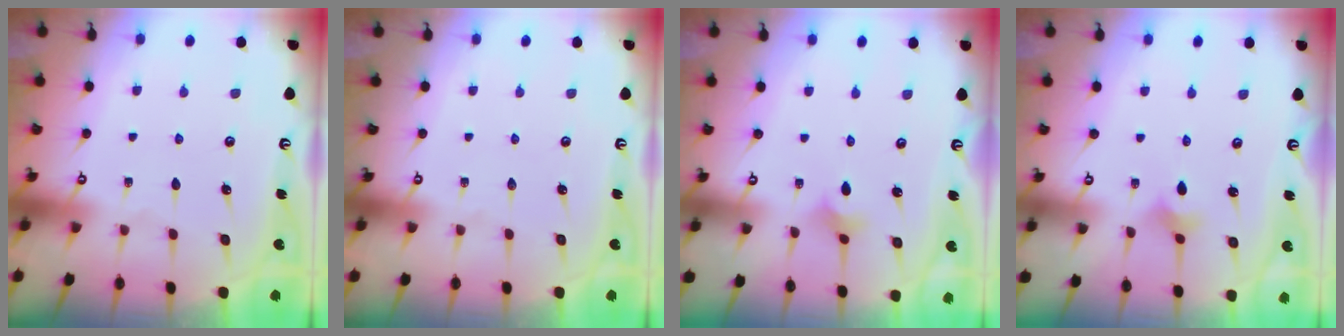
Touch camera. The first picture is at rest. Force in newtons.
{"total": 0.0}
{"total": 2.2, "press": 2.1, "slide": 0.6}
{"total": 2.6, "press": 2.6, "slide": 0.5}